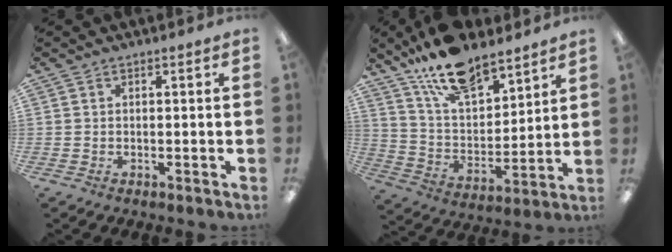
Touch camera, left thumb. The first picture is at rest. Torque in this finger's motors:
{"motor_torque": [2.50, 1.31, 1.38, -1.39, 0.19]}